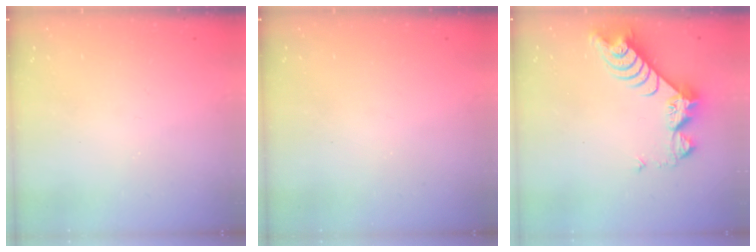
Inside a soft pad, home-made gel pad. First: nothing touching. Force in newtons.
{"total": 0.0}
{"total": 8.8, "press": 8.7, "slide": 0.9}